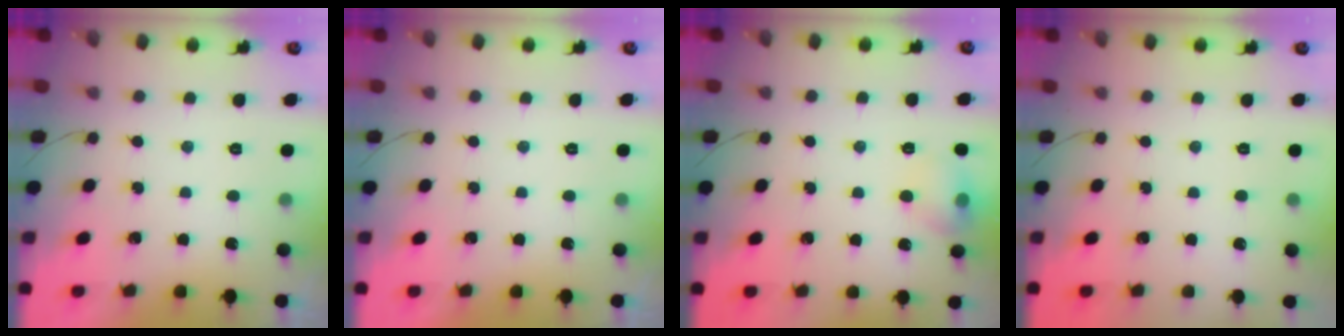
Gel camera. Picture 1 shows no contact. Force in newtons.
{"total": 0.0}
{"total": 8.8, "press": 8.7, "slide": 1.4}
{"total": 0.0}